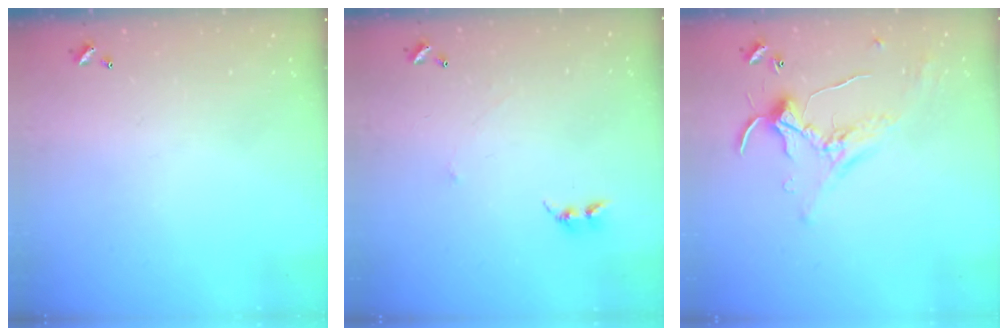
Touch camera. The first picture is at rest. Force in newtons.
{"total": 2.6, "press": 2.6, "slide": 0.3}
{"total": 1.0, "press": 0.5, "slide": 0.8}